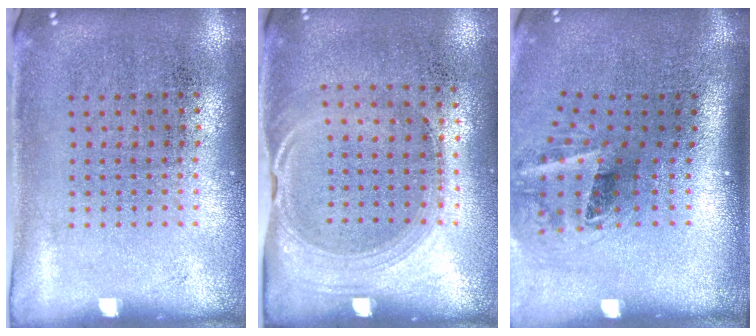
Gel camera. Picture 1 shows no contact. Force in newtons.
{"total": 1.5, "press": 1.2, "slide": 0.8}
{"total": 2.1, "press": 1.3, "slide": 1.6}